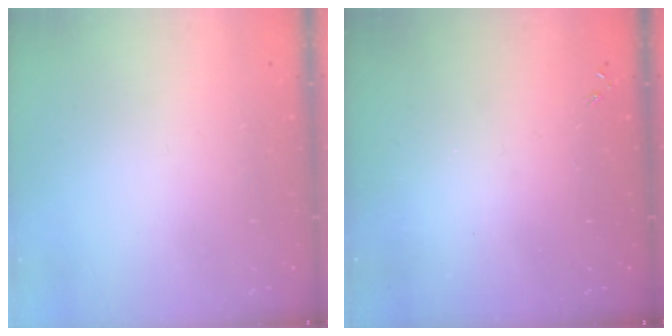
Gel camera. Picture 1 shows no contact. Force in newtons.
{"total": 0.0}